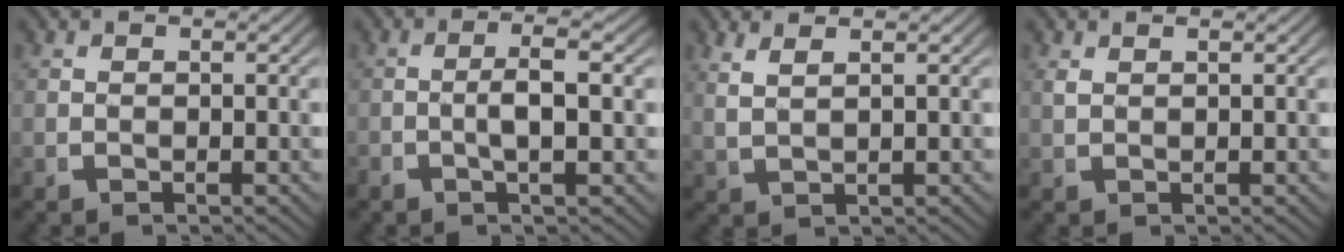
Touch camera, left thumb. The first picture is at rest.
{"total": 3.0, "force": [-0.3, 0.7, 2.9], "torque": [-0.069, -0.003, -0.006]}
{"total": 2.4, "force": [1.8, 0.5, 1.5], "torque": [-0.037, 0.002, 0.043]}
{"total": 0.8, "force": [0.8, -0.1, 0.3], "torque": [-0.010, 0.002, 0.021]}